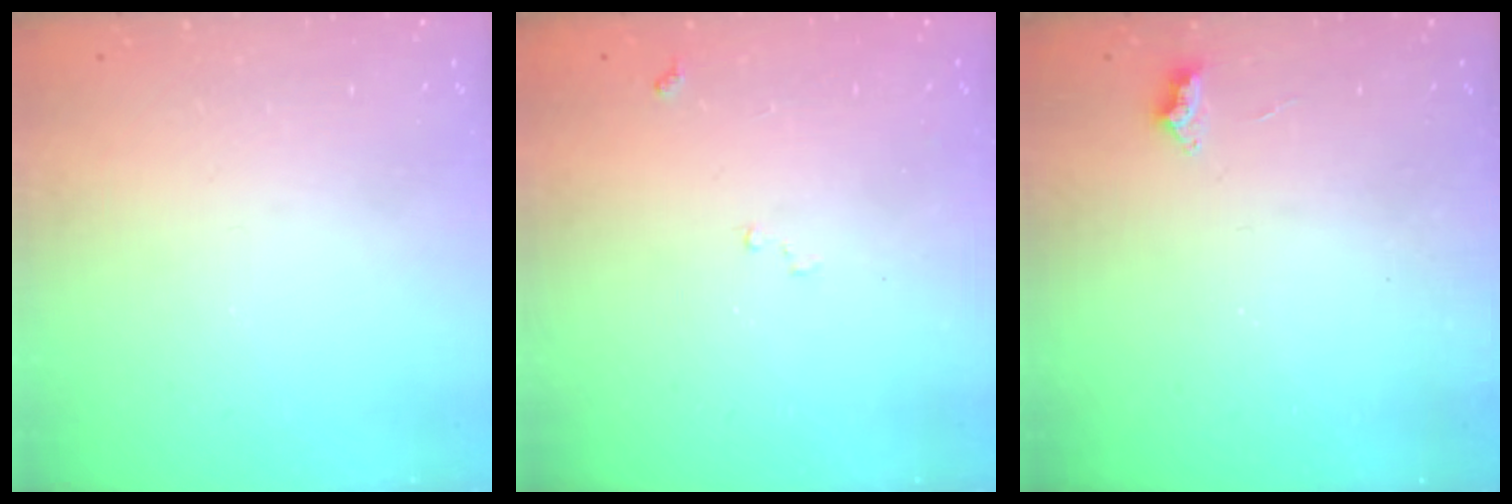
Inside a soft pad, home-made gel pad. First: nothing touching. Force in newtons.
{"total": 7.4, "press": 7.4, "slide": 0.9}
{"total": 2.4, "press": 2.4, "slide": 0.4}